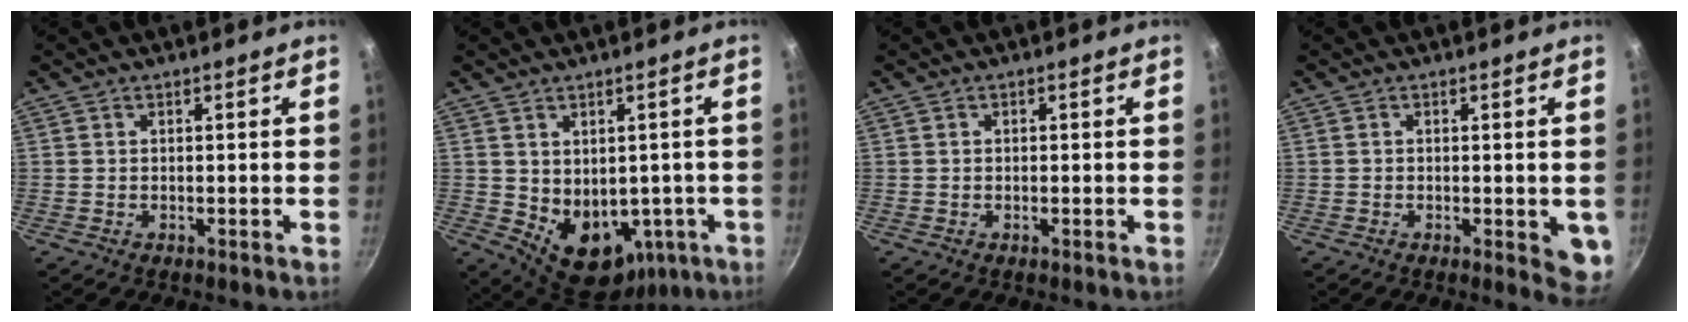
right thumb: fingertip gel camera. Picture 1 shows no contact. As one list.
[{"total": 12.7, "force": [-1.6, 9.5, 8.3], "torque": [-0.086, -0.008, 0.010]}, {"total": 0.5, "force": [0.0, 0.5, 0.2], "torque": [-0.002, 0.004, 0.001]}, {"total": 4.9, "force": [-0.8, 2.2, 4.4], "torque": [-0.038, -0.005, -0.010]}]